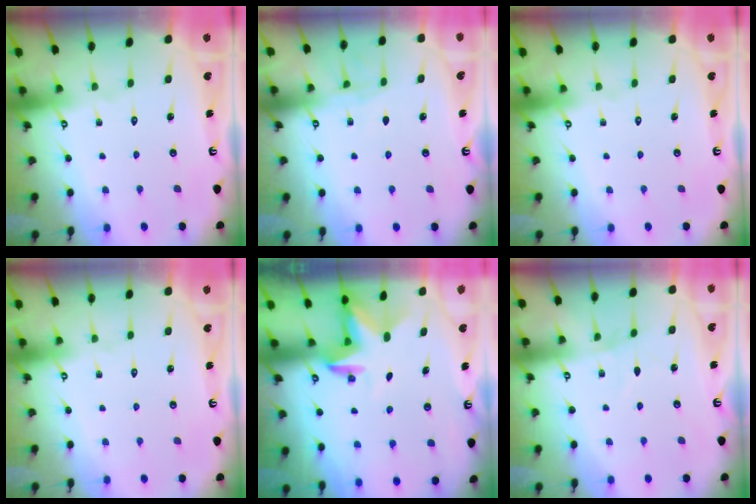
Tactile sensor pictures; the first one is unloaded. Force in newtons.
{"total": 5.4, "press": 5.4, "slide": 0.6}
{"total": 0.0}
{"total": 0.0}
{"total": 3.4, "press": 3.4, "slide": 0.1}
{"total": 3.1, "press": 3.1, "slide": 0.4}